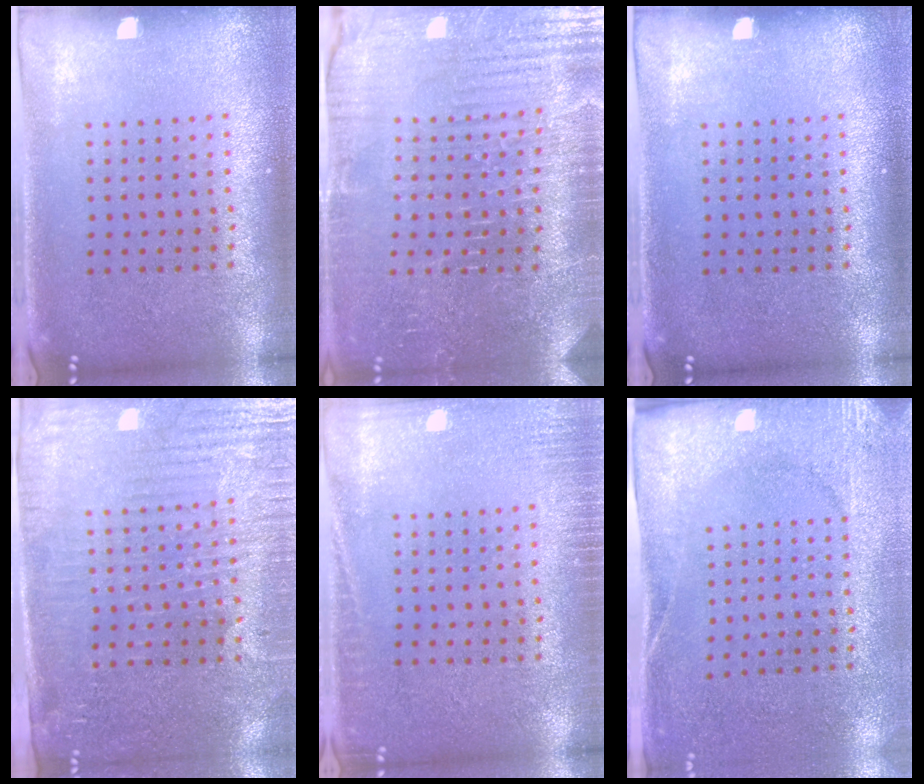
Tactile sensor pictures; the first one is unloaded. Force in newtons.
{"total": 4.2, "press": 4.0, "slide": 1.2}
{"total": 0.0}
{"total": 3.8, "press": 3.5, "slide": 1.4}
{"total": 2.0, "press": 2.0, "slide": 0.3}
{"total": 2.6, "press": 2.0, "slide": 1.6}